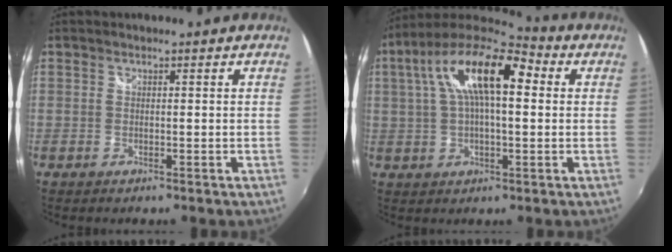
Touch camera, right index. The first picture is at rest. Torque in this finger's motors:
{"motor_torque": [0.65, 0.07, 0.80, 0.21]}